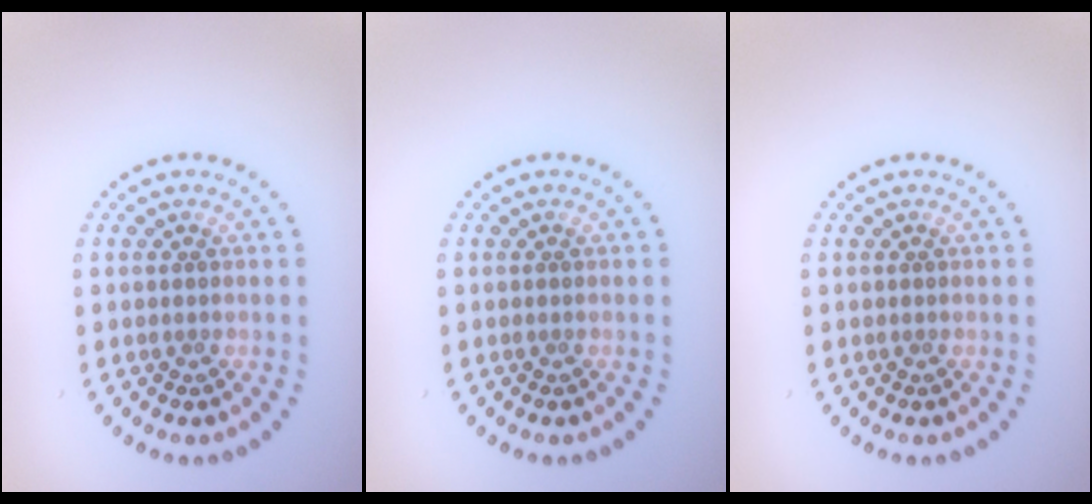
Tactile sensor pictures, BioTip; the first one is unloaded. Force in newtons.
{"total": 0.0}
{"total": 0.0}